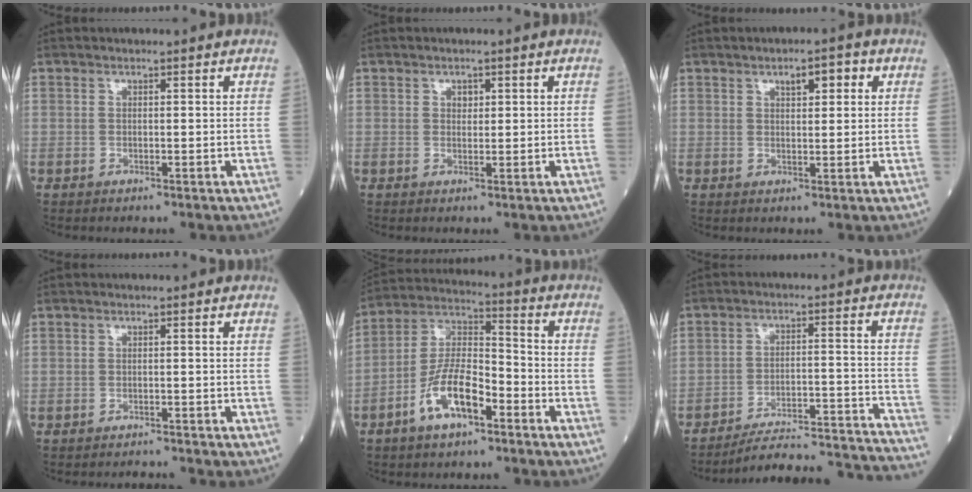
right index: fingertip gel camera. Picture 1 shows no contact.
{"total": 1.1, "force": [0.5, 0.8, 0.6], "torque": [-0.006, -0.001, 0.007]}
{"total": 3.7, "force": [1.7, 1.3, 3.0], "torque": [-0.045, 0.009, 0.026]}
{"total": 1.3, "force": [-1.2, -0.4, -0.3], "torque": [0.006, -0.006, -0.015]}
{"total": 11.0, "force": [-5.4, 3.9, 8.8], "torque": [-0.184, 0.010, -0.103]}
{"total": 22.4, "force": [-21.7, -0.5, 5.6], "torque": [-0.031, 0.000, -0.291]}